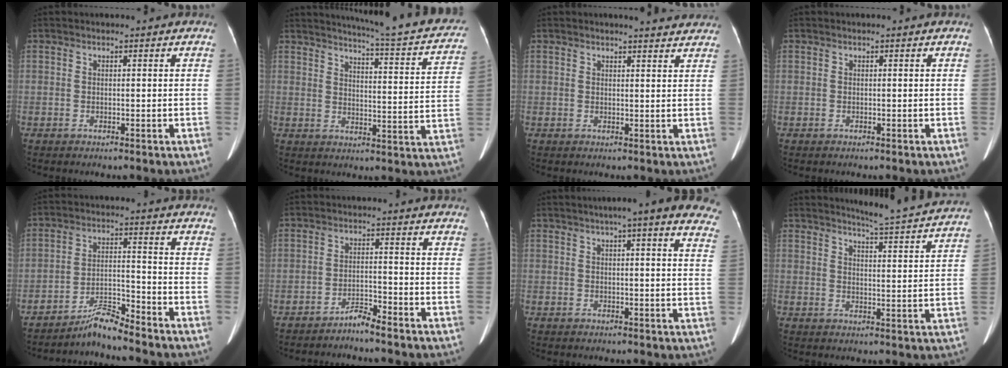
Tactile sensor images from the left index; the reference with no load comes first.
{"total": 19.8, "force": [18.1, 1.6, 8.0], "torque": [-0.100, -0.050, 0.206]}
{"total": 5.5, "force": [5.2, 0.8, 1.7], "torque": [-0.016, -0.002, 0.046]}
{"total": 0.0}
{"total": 5.4, "force": [-5.2, -0.6, 1.4], "torque": [-0.027, -0.008, -0.094]}
{"total": 2.9, "force": [-2.7, -0.3, 0.9], "torque": [-0.014, -0.009, -0.051]}
{"total": 16.1, "force": [12.3, 2.2, 10.1], "torque": [-0.122, 0.022, 0.134]}
{"total": 12.9, "force": [12.3, -0.8, 3.7], "torque": [-0.061, -0.030, 0.145]}